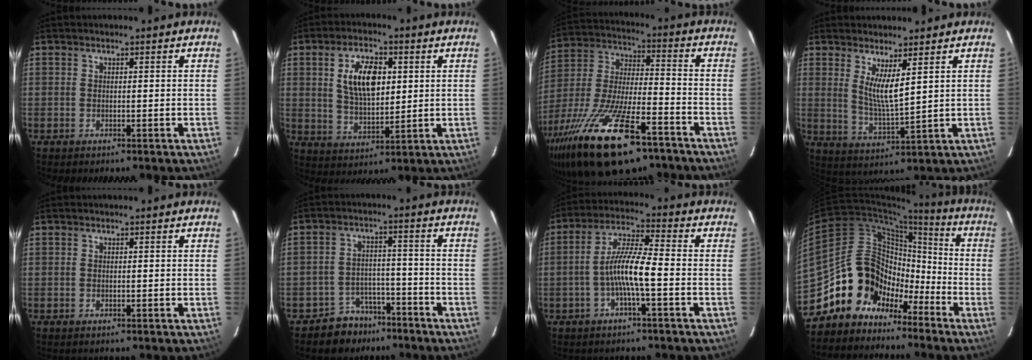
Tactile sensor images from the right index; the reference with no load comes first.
{"total": 10.5, "force": [2.7, 5.2, 8.7], "torque": [-0.161, 0.009, 0.055]}
{"total": 26.2, "force": [-16.5, 9.0, 18.3], "torque": [-0.370, -0.047, -0.278]}
{"total": 6.3, "force": [3.3, 0.7, 5.3], "torque": [-0.098, -0.019, 0.062]}
{"total": 0.0}
{"total": 7.3, "force": [-5.6, 4.7, 0.5], "torque": [-0.021, 0.028, -0.080]}
{"total": 8.0, "force": [-2.4, 0.5, 7.6], "torque": [-0.161, 0.011, -0.046]}
{"total": 14.2, "force": [-9.0, 10.4, 3.9], "torque": [-0.075, 0.046, -0.151]}